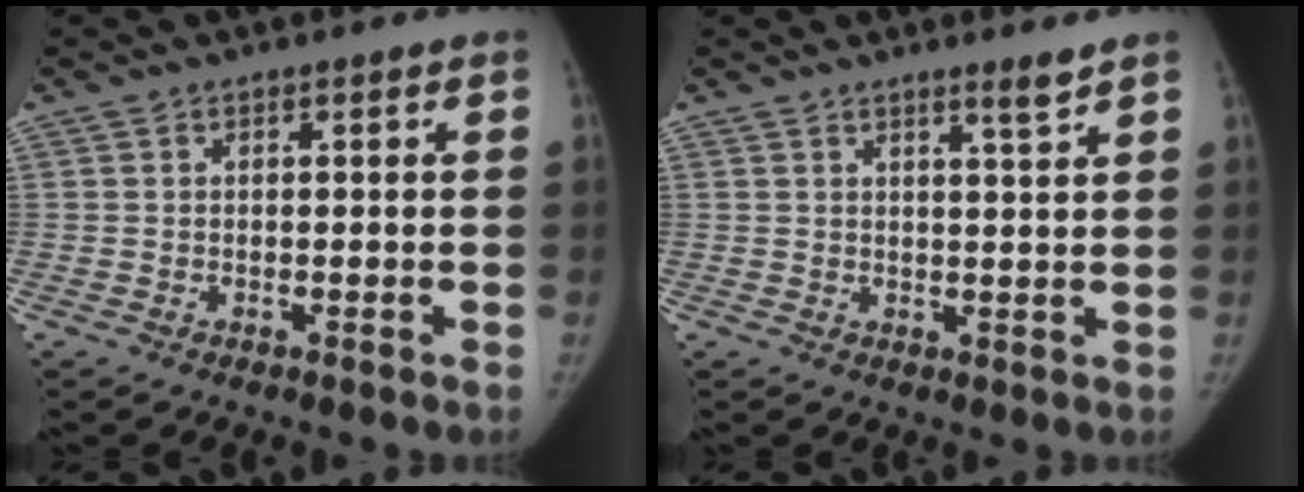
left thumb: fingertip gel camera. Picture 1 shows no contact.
{"total": 2.8, "force": [2.2, -0.4, 1.7], "torque": [-0.024, -0.024, 0.037]}